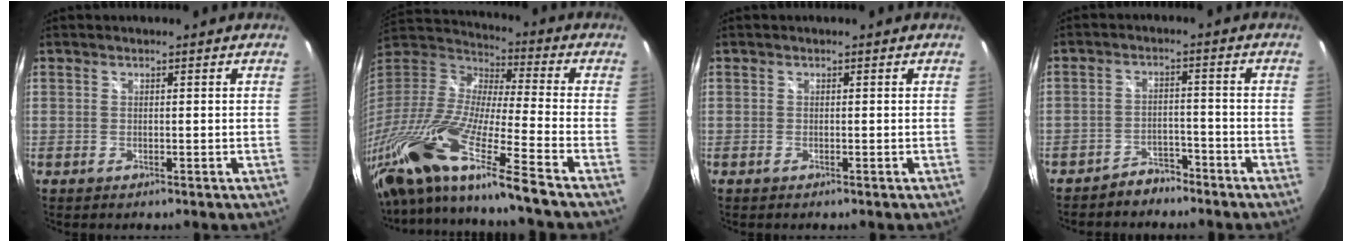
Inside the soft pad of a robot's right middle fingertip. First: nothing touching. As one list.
[{"total": 26.9, "force": [-18.6, 0.4, 19.5], "torque": [-0.340, -0.076, -0.344]}, {"total": 0.5, "force": [-0.4, -0.1, 0.4], "torque": [-0.007, -0.002, -0.009]}, {"total": 4.7, "force": [-4.1, 2.1, 0.7], "torque": [-0.027, 0.015, -0.060]}]